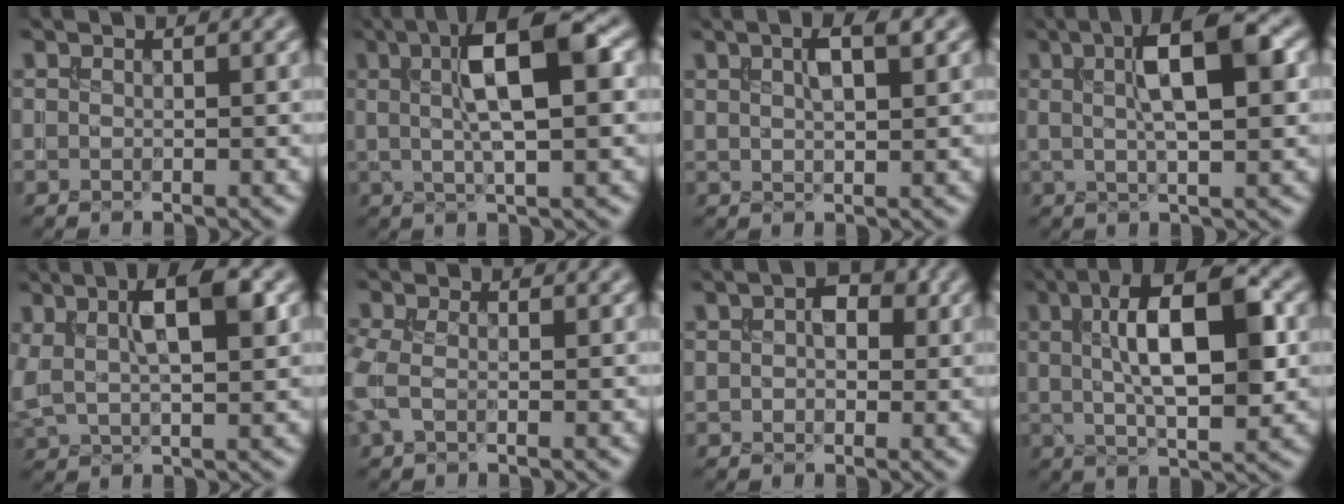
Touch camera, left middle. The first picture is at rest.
{"total": 8.0, "force": [1.8, 1.8, 7.5], "torque": [-0.116, 0.014, 0.024]}
{"total": 3.1, "force": [1.4, 0.8, 2.6], "torque": [-0.047, 0.007, 0.026]}
{"total": 7.1, "force": [1.7, 1.6, 6.7], "torque": [-0.098, 0.014, 0.023]}
{"total": 6.1, "force": [1.9, 2.3, 5.4], "torque": [-0.103, 0.008, 0.033]}
{"total": 2.4, "force": [-0.2, 1.3, 2.0], "torque": [-0.063, 0.003, -0.012]}
{"total": 2.9, "force": [0.8, 1.8, 2.2], "torque": [-0.036, 0.006, 0.010]}
{"total": 9.8, "force": [1.8, 3.3, 9.0], "torque": [-0.135, 0.012, 0.022]}